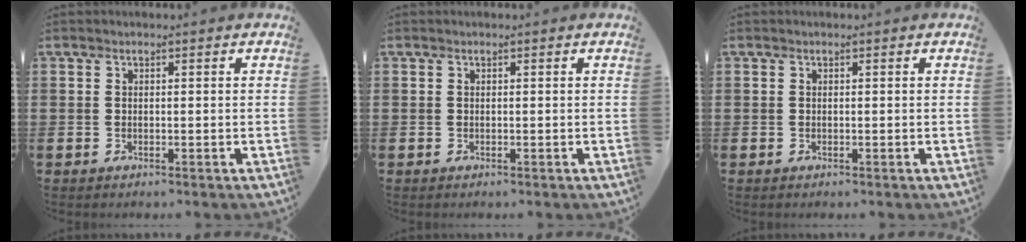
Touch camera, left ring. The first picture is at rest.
{"total": 0.0}
{"total": 0.0}